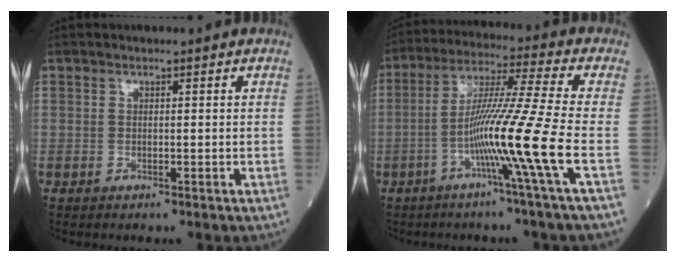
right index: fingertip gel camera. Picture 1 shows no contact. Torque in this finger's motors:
{"motor_torque": [1.75, -0.38, 0.90, 0.21]}